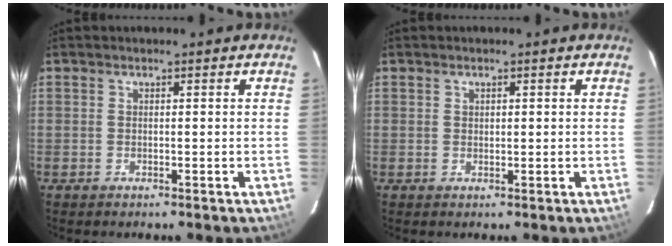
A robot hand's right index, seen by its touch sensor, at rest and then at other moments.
{"total": 0.8, "force": [0.4, 0.6, 0.4], "torque": [-0.006, 0.003, 0.008]}